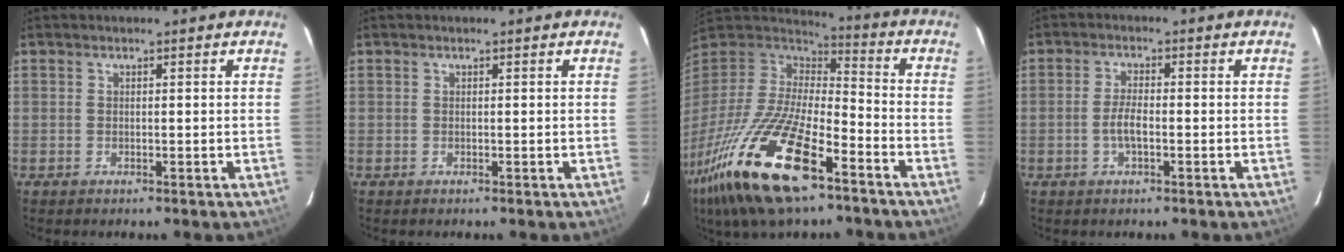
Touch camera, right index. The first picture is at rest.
{"total": 0.0}
{"total": 27.8, "force": [-16.5, 9.7, 20.2], "torque": [-0.411, -0.059, -0.298]}
{"total": 3.3, "force": [-1.1, 0.9, 3.0], "torque": [-0.063, 0.002, -0.020]}